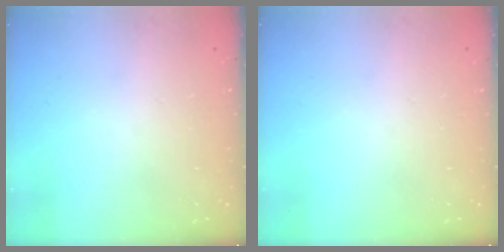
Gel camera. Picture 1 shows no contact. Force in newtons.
{"total": 0.0}